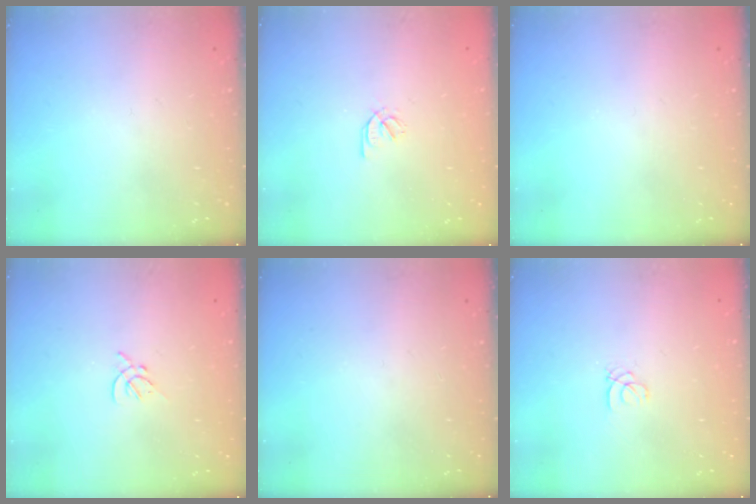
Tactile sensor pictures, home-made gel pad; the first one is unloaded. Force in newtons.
{"total": 2.1, "press": 1.9, "slide": 0.8}
{"total": 0.0}
{"total": 2.0, "press": 1.9, "slide": 0.5}
{"total": 0.0}
{"total": 1.0, "press": 1.0, "slide": 0.1}